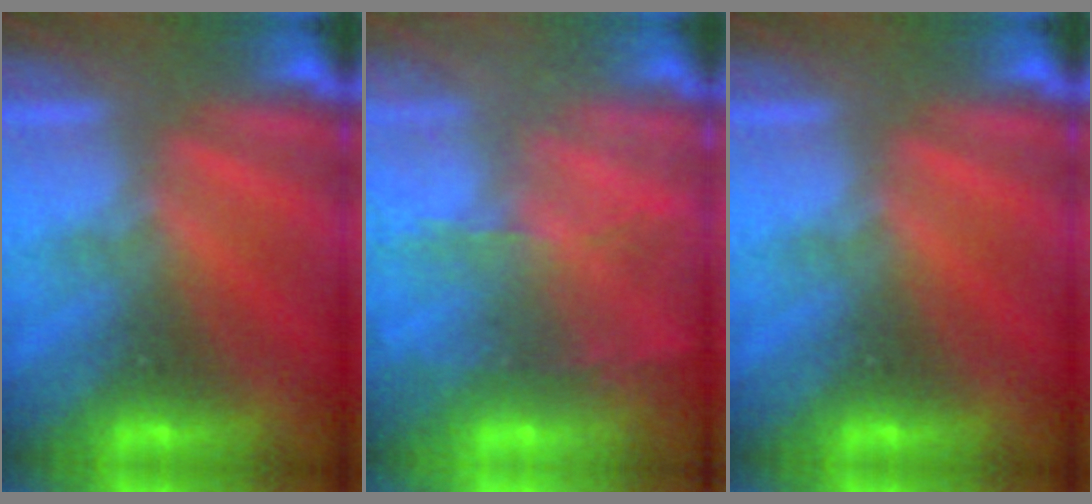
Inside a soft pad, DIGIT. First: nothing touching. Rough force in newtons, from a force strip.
{"total": 6.9}
{"total": 0.0}